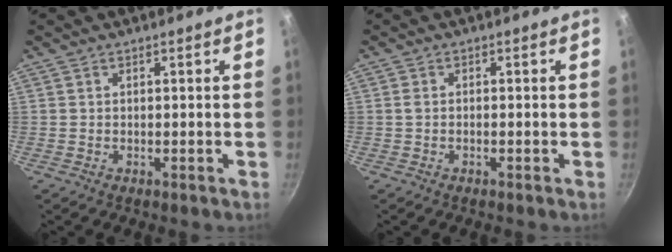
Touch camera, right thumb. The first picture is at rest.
{"total": 1.0, "force": [-0.5, 0.4, 0.8], "torque": [-0.027, 0.008, -0.014]}